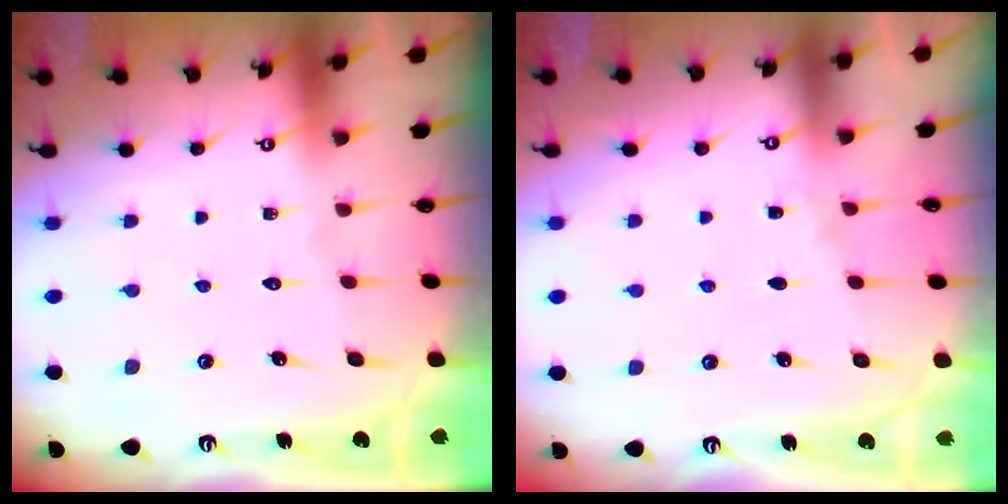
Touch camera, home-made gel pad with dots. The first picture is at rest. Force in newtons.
{"total": 2.7, "press": 2.6, "slide": 0.5}